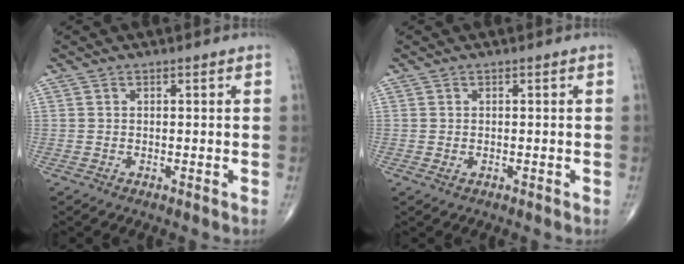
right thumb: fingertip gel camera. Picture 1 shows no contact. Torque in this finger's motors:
{"motor_torque": [-0.18, -0.12, -0.07, 0.20, -0.02]}